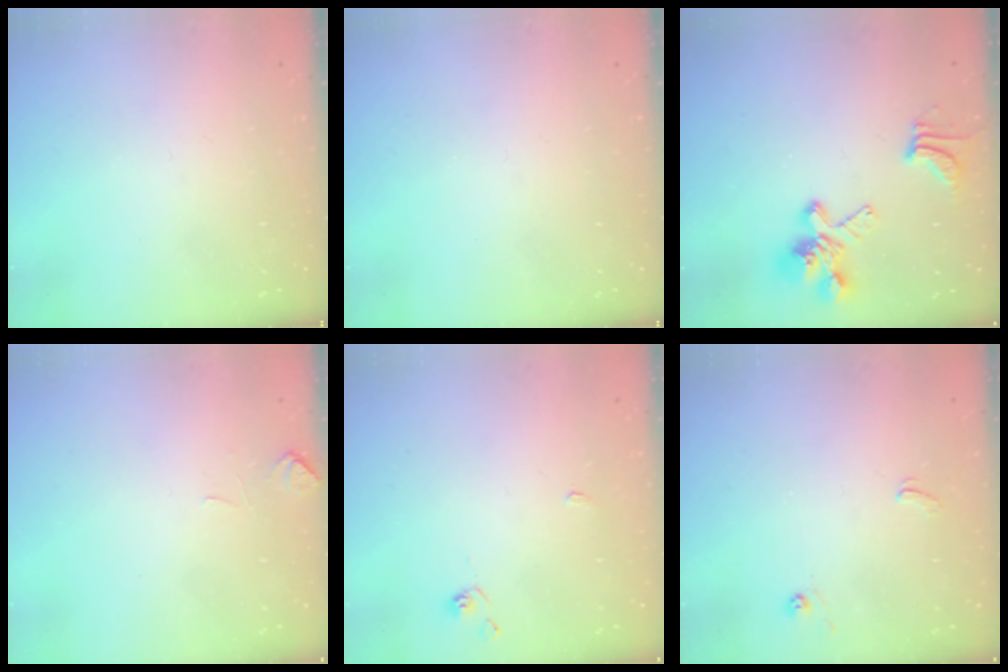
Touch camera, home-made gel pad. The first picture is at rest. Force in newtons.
{"total": 0.0}
{"total": 7.1, "press": 6.8, "slide": 2.1}
{"total": 0.5, "press": 0.1, "slide": 0.5}
{"total": 2.2, "press": 2.2, "slide": 0.5}
{"total": 2.9, "press": 2.9, "slide": 0.3}